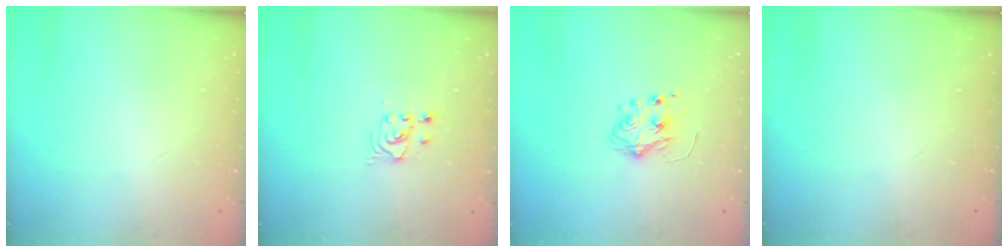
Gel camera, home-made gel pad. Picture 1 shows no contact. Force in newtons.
{"total": 2.7, "press": 2.7, "slide": 0.3}
{"total": 5.9, "press": 5.9, "slide": 0.6}
{"total": 0.0}